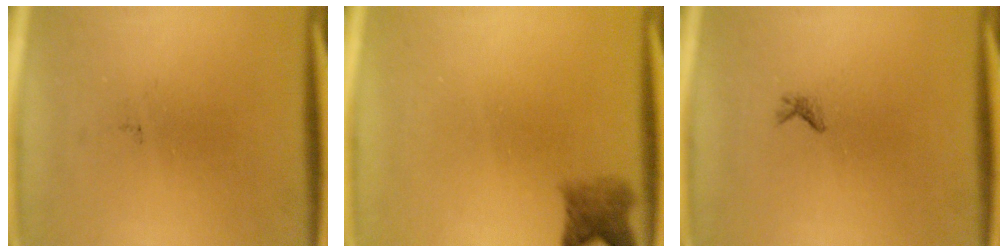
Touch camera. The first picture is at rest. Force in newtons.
{"total": 3.1}
{"total": 0.6}